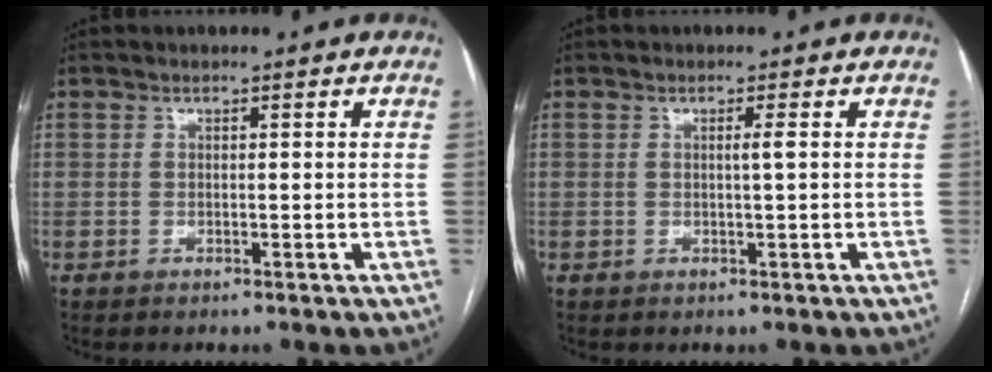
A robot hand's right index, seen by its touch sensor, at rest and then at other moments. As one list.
[{"total": 0.9, "force": [0.2, -0.1, 0.9], "torque": [-0.014, 0.001, 0.002]}]